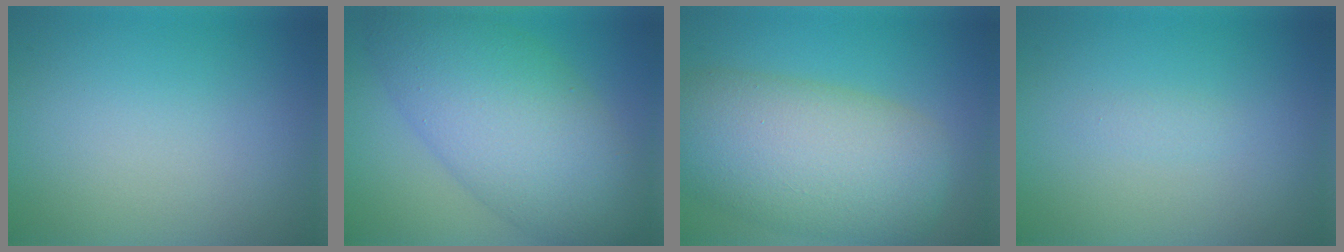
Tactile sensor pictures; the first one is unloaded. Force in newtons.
{"total": 10.0, "press": 10.0, "slide": 0.0}
{"total": 10.1, "press": 10.1, "slide": 0.9}
{"total": 0.6, "press": 0.6, "slide": 0.0}